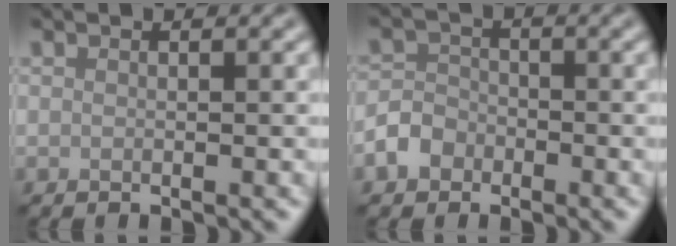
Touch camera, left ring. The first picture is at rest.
{"total": 2.8, "force": [-1.6, 2.1, 0.8], "torque": [-0.010, 0.002, -0.036]}